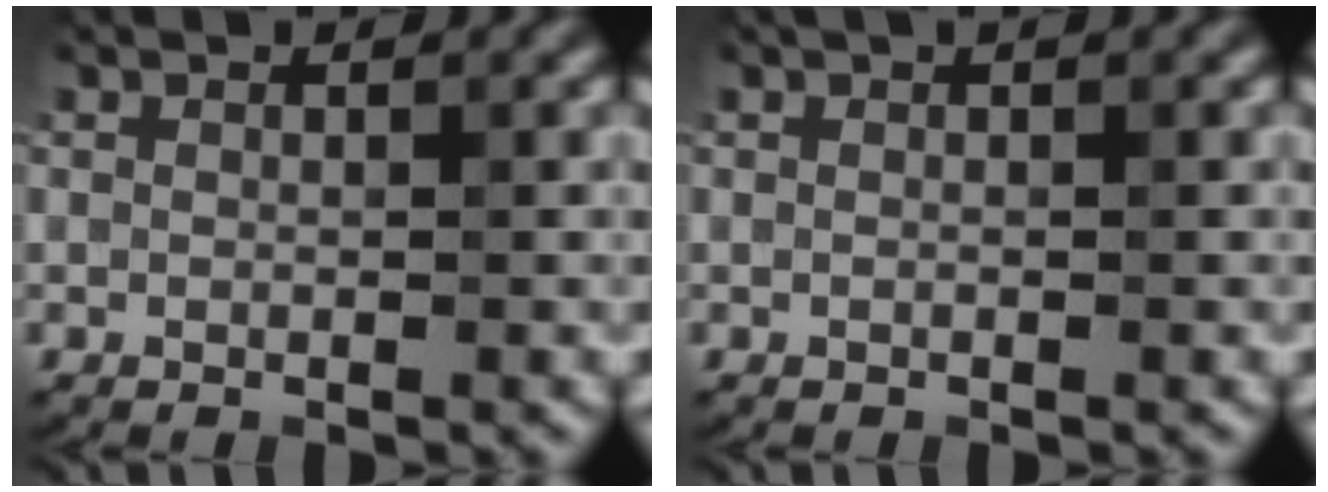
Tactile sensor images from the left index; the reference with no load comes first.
{"total": 0.7, "force": [0.2, 0.1, 0.6], "torque": [-0.012, 0.000, 0.000]}